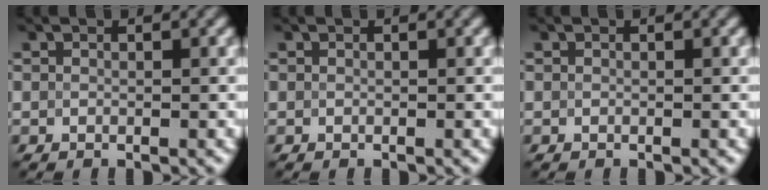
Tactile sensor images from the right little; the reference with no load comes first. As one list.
[{"total": 0.0}, {"total": 0.0}]